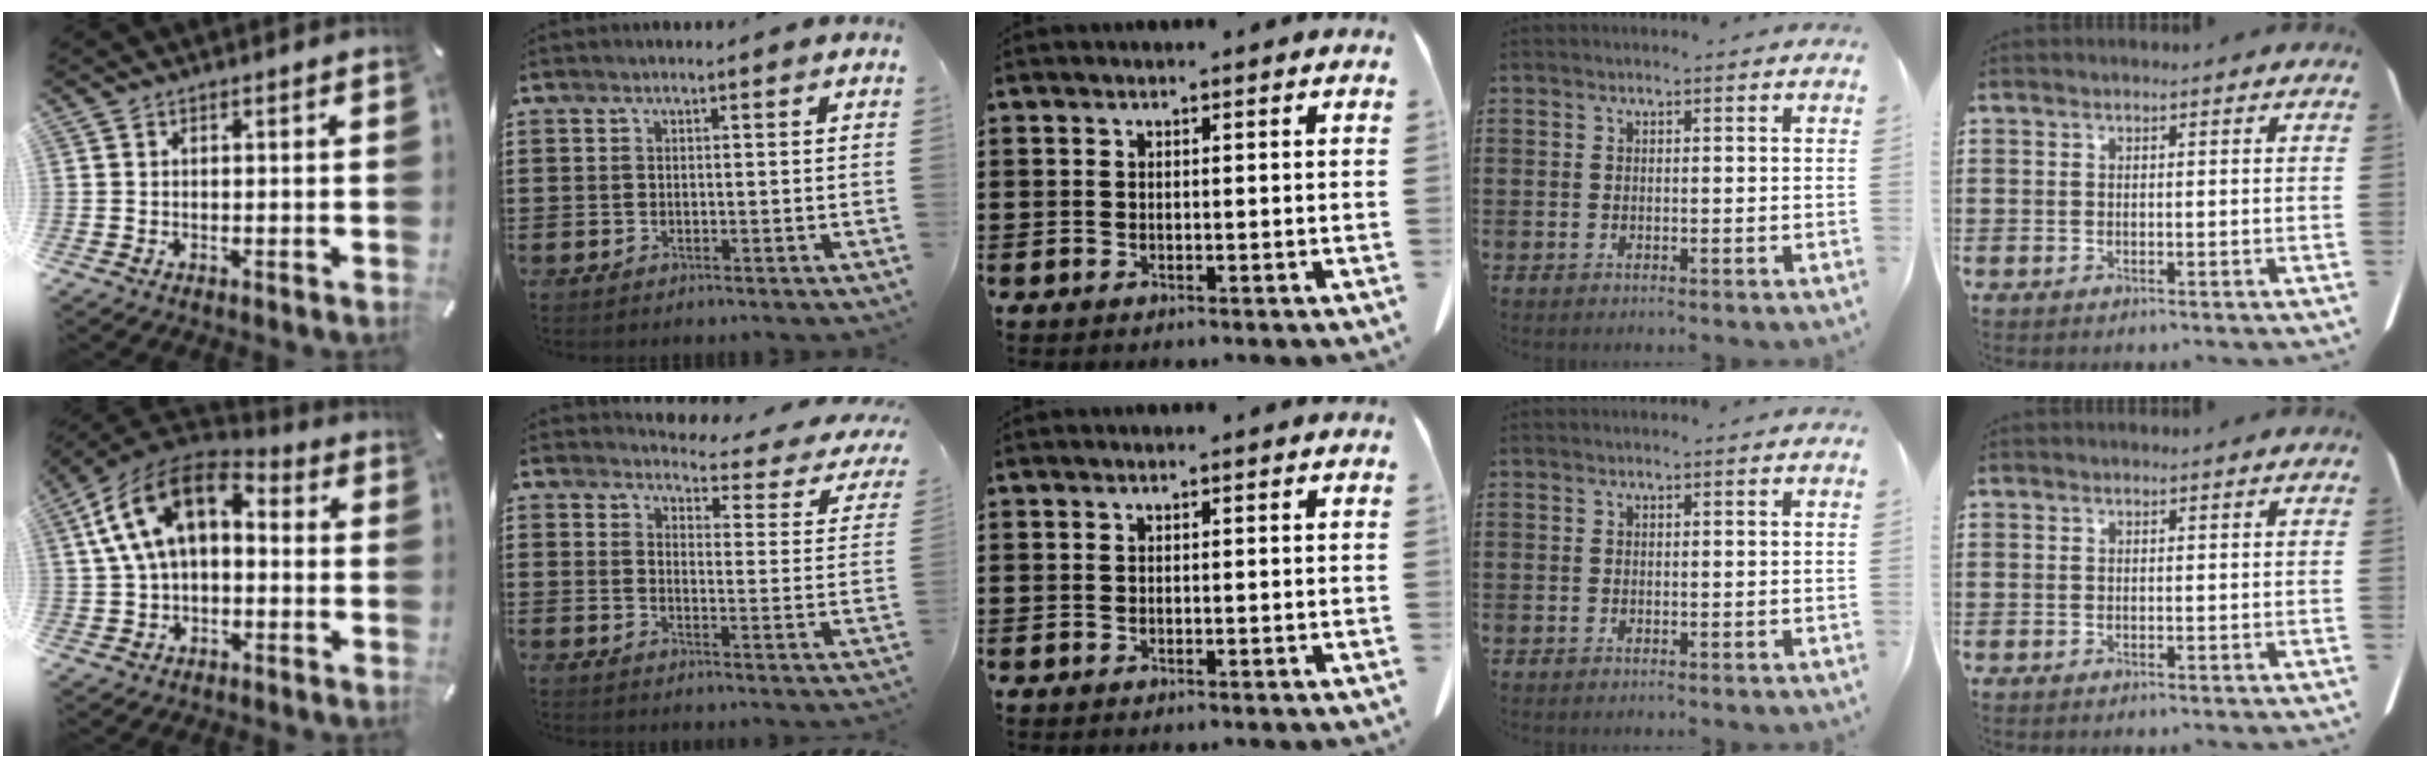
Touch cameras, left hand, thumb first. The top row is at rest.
{"thumb": {"total": 15.0, "force": [2.9, 9.9, 10.8], "torque": [-0.227, 0.002, 0.049]}, "index": {"total": 3.2, "force": [2.9, 0.4, 1.3], "torque": [-0.039, -0.027, 0.040]}}